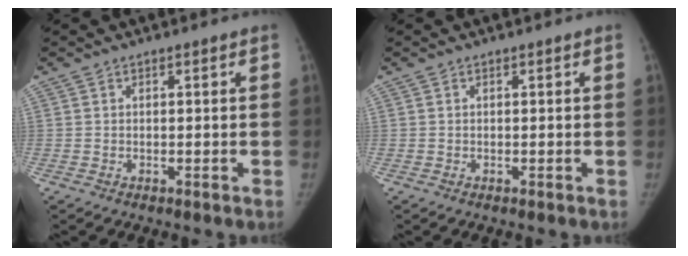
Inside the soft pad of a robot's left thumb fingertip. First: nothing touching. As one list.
[{"total": 0.0}]